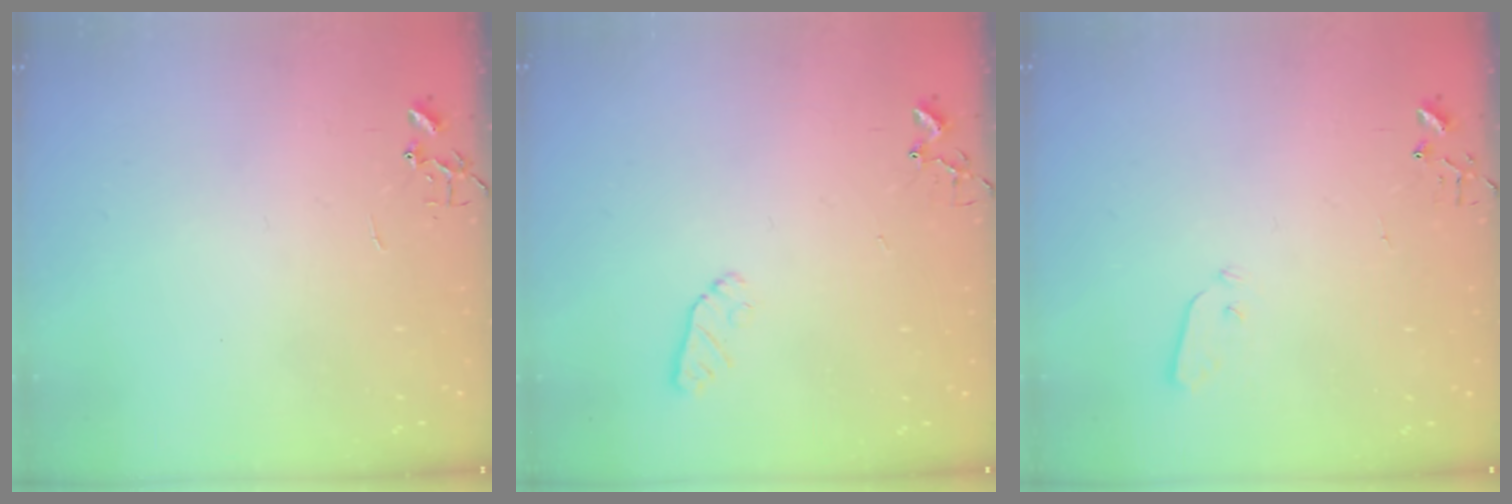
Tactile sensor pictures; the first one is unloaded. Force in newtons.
{"total": 5.6, "press": 5.5, "slide": 1.0}
{"total": 3.8, "press": 3.8, "slide": 0.1}